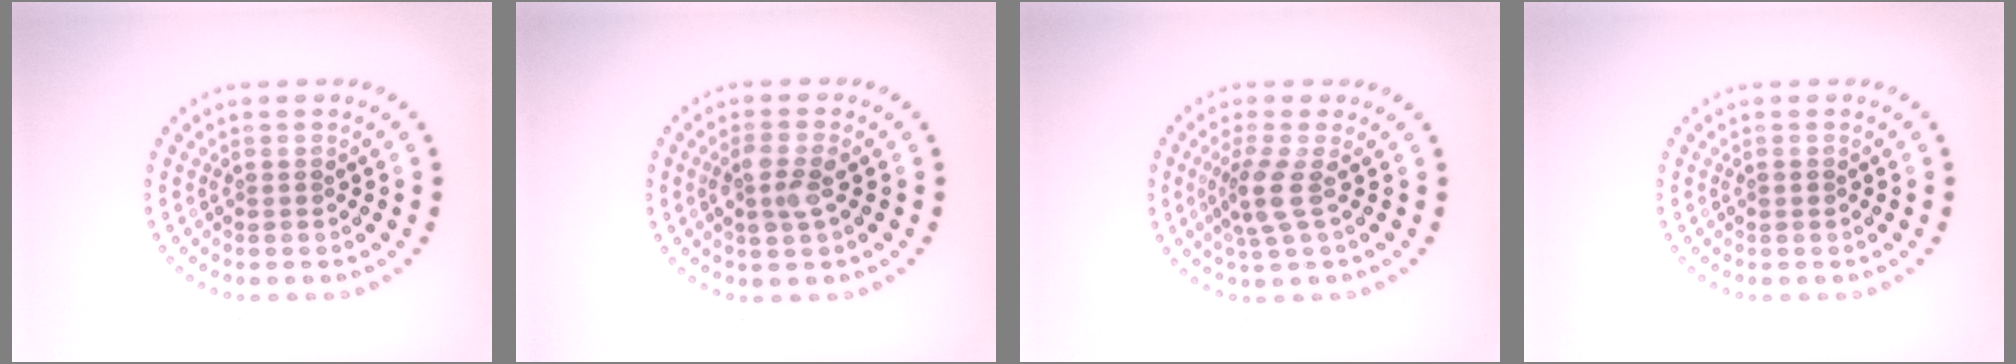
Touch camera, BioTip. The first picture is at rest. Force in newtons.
{"total": 2.5, "press": 2.5, "slide": 0.5}
{"total": 2.7, "press": 2.0, "slide": 1.8}
{"total": 0.6, "press": 0.6, "slide": 0.0}